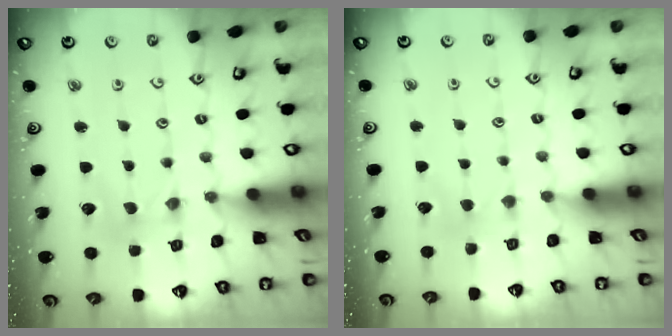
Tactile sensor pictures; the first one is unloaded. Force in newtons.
{"total": 2.7, "press": 2.7, "slide": 0.5}